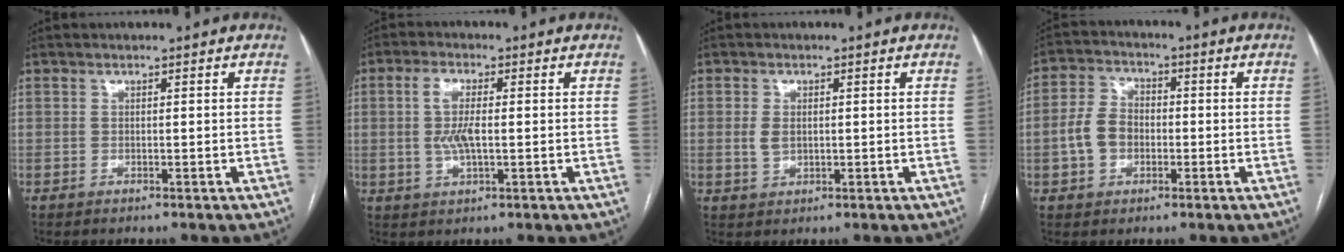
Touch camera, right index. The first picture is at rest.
{"total": 5.2, "force": [0.1, 1.6, 5.0], "torque": [-0.107, 0.002, 0.002]}
{"total": 2.6, "force": [0.1, 1.7, 2.0], "torque": [-0.041, 0.001, 0.007]}
{"total": 6.4, "force": [-1.2, 4.8, 4.1], "torque": [-0.096, 0.022, -0.023]}